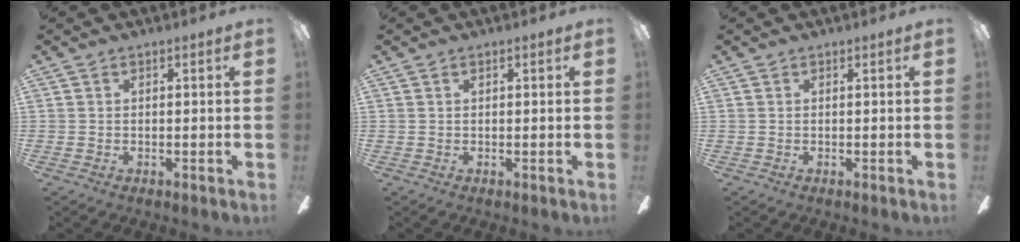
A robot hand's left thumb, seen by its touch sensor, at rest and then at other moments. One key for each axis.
{"total": 0.6, "fx": 0.3, "fy": 0.3, "fz": 0.5, "tx": -0.011, "ty": 0.003, "tz": 0.005}
{"total": 0.0}